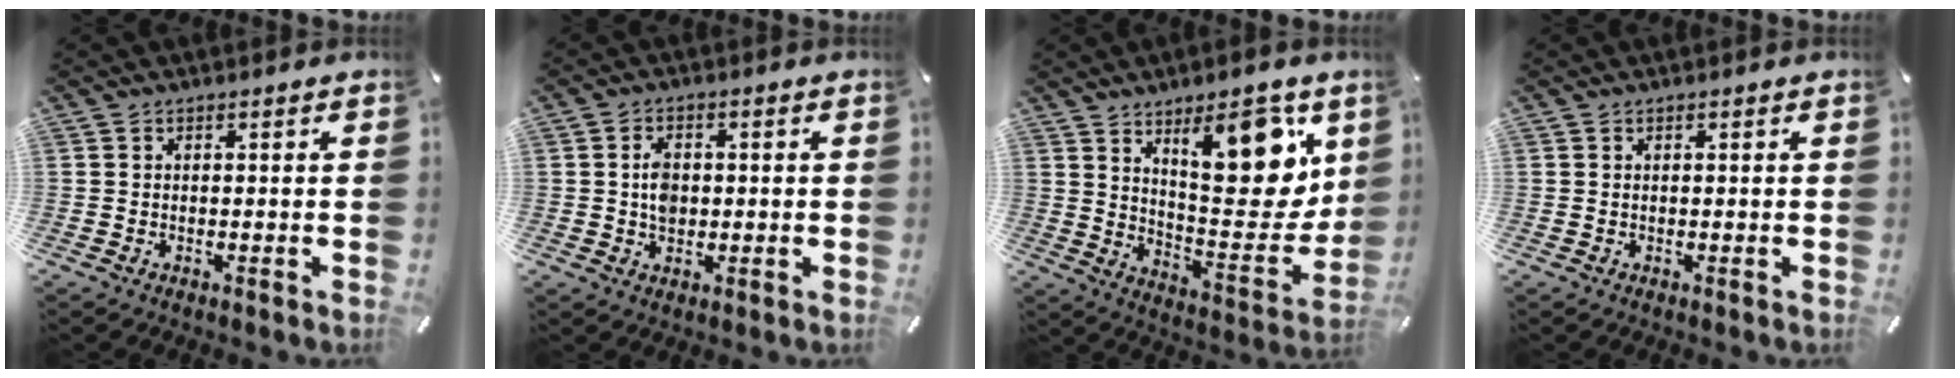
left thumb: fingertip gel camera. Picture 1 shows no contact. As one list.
[{"total": 4.3, "force": [0.2, 3.2, 2.9], "torque": [-0.040, 0.003, -0.002]}, {"total": 17.3, "force": [9.8, 7.2, 12.2], "torque": [-0.141, -0.070, 0.158]}, {"total": 0.0}]